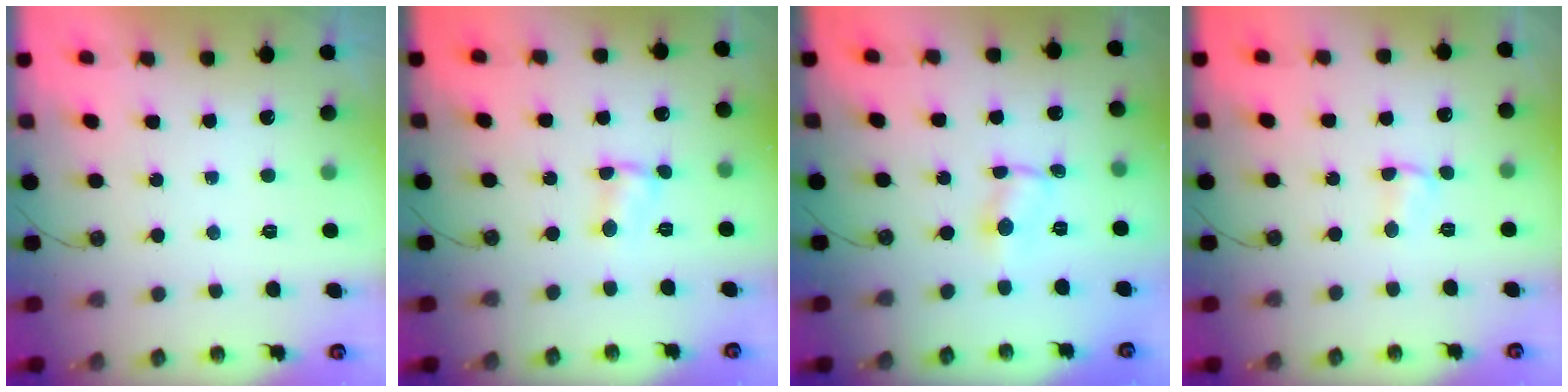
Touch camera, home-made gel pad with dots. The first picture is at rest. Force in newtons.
{"total": 1.5, "press": 1.4, "slide": 0.2}
{"total": 1.1, "press": 1.1, "slide": 0.2}
{"total": 1.9, "press": 1.9, "slide": 0.3}